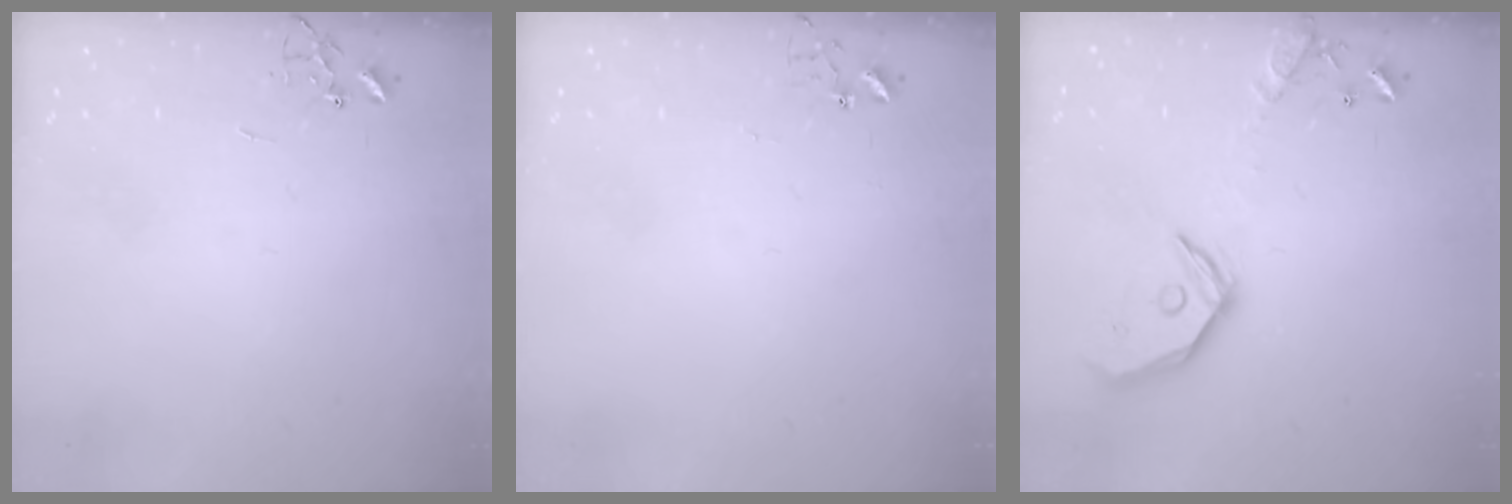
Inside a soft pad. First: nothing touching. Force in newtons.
{"total": 5.0, "press": 5.0, "slide": 0.3}
{"total": 16.4, "press": 16.2, "slide": 2.5}